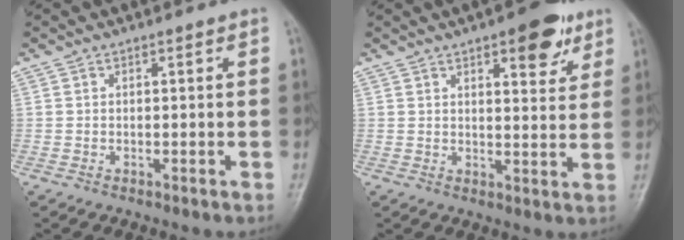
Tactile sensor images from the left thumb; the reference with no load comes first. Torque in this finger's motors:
{"motor_torque": [0.19, 0.03, -0.01, 0.00, 0.10]}